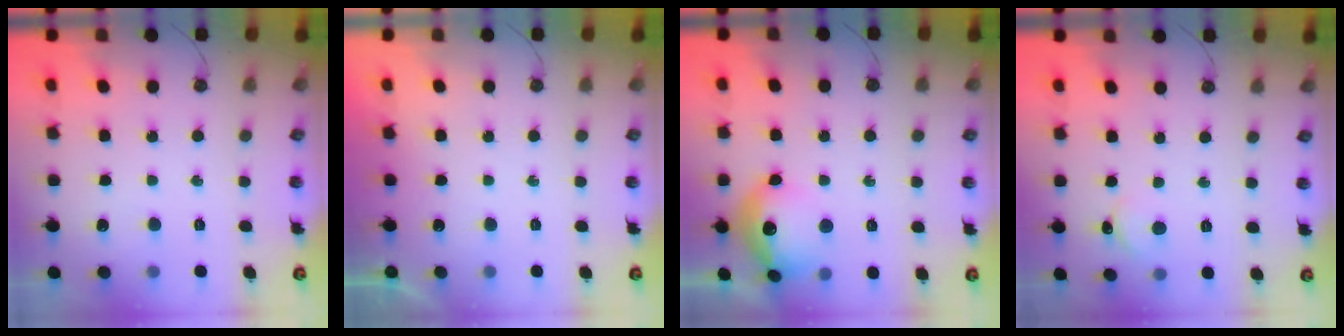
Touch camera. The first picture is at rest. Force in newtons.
{"total": 0.0}
{"total": 16.1, "press": 16.0, "slide": 1.1}
{"total": 2.4, "press": 2.4, "slide": 0.3}